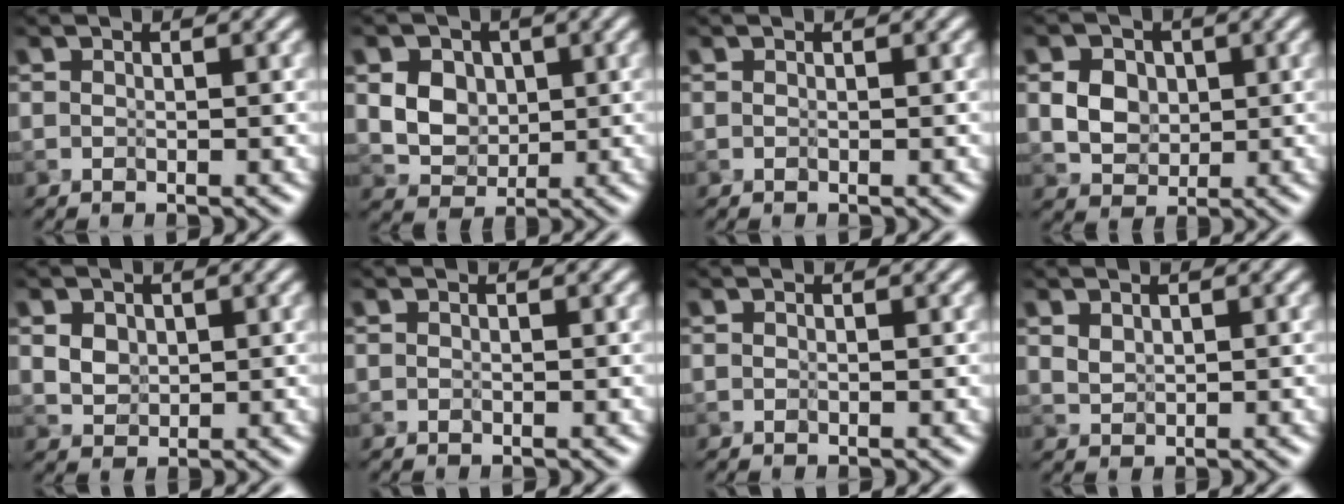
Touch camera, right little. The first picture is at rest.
{"total": 7.2, "force": [1.9, 5.8, 3.9], "torque": [-0.077, 0.025, 0.029]}
{"total": 0.0}
{"total": 5.1, "force": [1.1, 4.1, 2.8], "torque": [-0.059, 0.011, 0.016]}
{"total": 2.8, "force": [0.9, 2.1, 1.5], "torque": [-0.038, 0.006, 0.016]}
{"total": 0.0}
{"total": 0.0}
{"total": 1.4, "force": [0.8, 0.9, 0.7], "torque": [-0.021, -0.002, 0.020]}